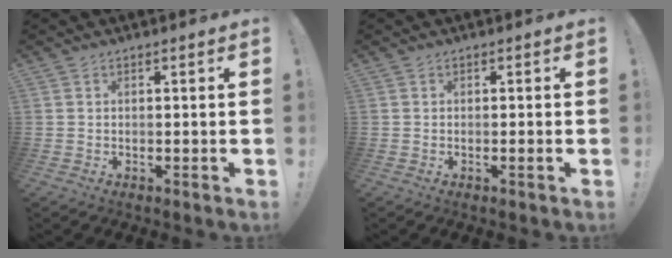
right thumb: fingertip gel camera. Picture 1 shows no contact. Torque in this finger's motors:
{"motor_torque": [-0.03, -0.08, 0.32, 0.07, -0.04]}